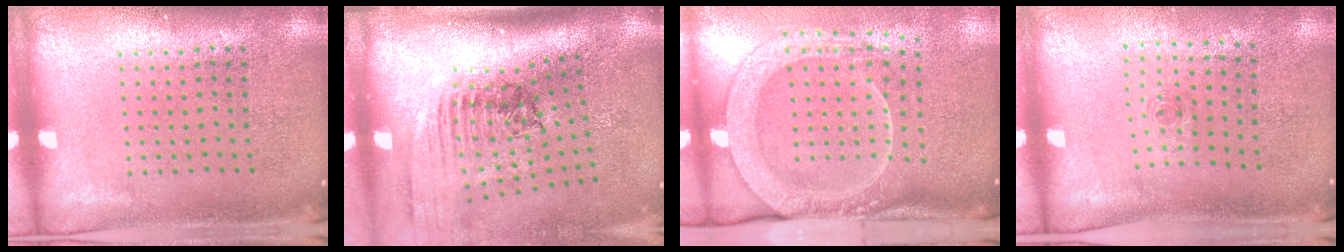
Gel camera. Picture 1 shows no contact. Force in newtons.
{"total": 2.6, "press": 1.8, "slide": 1.8}
{"total": 2.7, "press": 2.1, "slide": 1.7}
{"total": 0.7, "press": 0.3, "slide": 0.6}